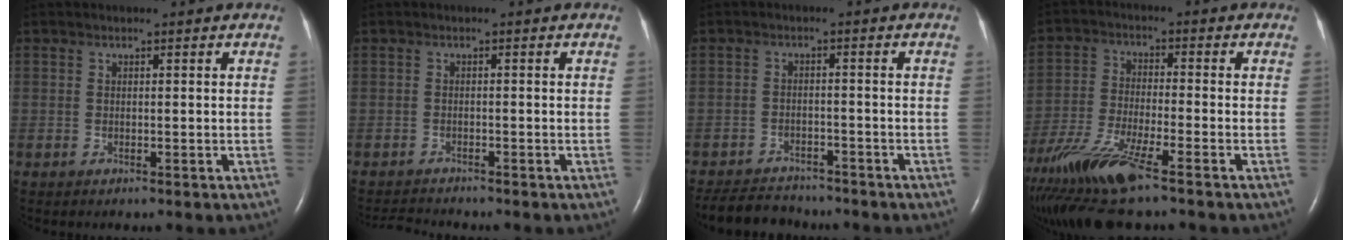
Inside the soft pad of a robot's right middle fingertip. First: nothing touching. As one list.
[{"total": 2.9, "force": [-2.8, -0.5, 0.1], "torque": [-0.003, -0.016, -0.049]}, {"total": 7.4, "force": [-7.0, 1.9, 1.4], "torque": [-0.023, -0.005, -0.111]}, {"total": 14.1, "force": [-9.8, 1.4, 10.1], "torque": [-0.213, -0.039, -0.181]}]